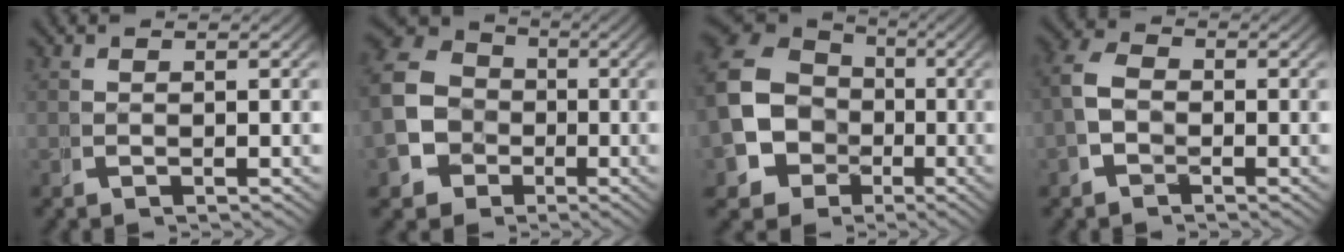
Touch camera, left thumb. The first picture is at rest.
{"total": 11.0, "force": [-0.9, 10.0, 4.6], "torque": [-0.101, -0.026, -0.021]}
{"total": 11.7, "force": [-1.7, 10.3, 5.3], "torque": [-0.136, -0.047, -0.022]}
{"total": 3.4, "force": [-0.5, 2.7, 2.1], "torque": [-0.050, -0.002, -0.016]}